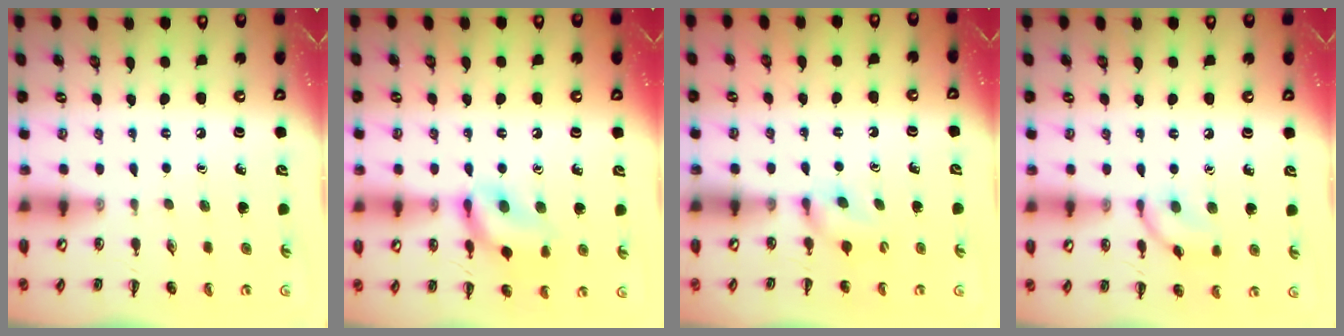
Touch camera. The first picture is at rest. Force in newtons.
{"total": 13.6, "press": 13.5, "slide": 1.5}
{"total": 6.6, "press": 6.3, "slide": 1.8}
{"total": 8.1, "press": 8.1, "slide": 0.2}